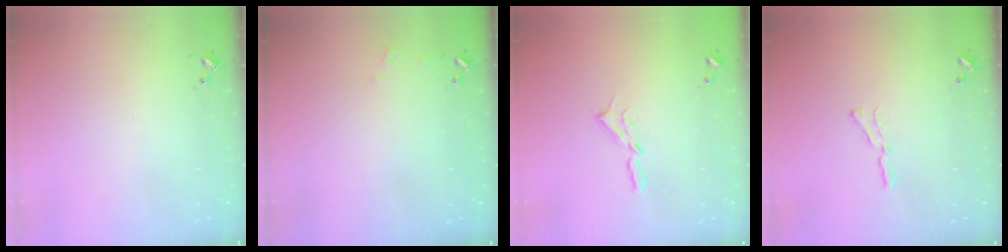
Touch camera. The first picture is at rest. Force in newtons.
{"total": 4.2, "press": 4.2, "slide": 0.5}
{"total": 5.9, "press": 5.9, "slide": 0.5}
{"total": 5.6, "press": 5.6, "slide": 0.5}